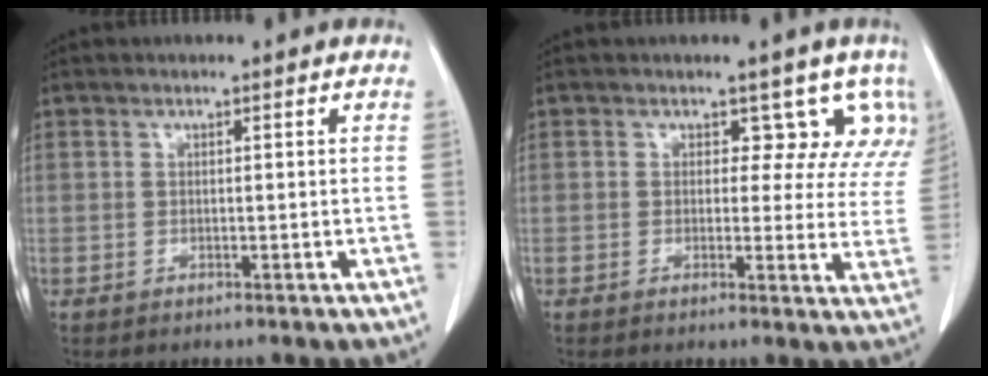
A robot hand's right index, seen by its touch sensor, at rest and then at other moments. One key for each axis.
{"total": 7.2, "fx": 5.3, "fy": 4.2, "fz": 2.4, "tx": 0.007, "ty": -0.008, "tz": 0.035}